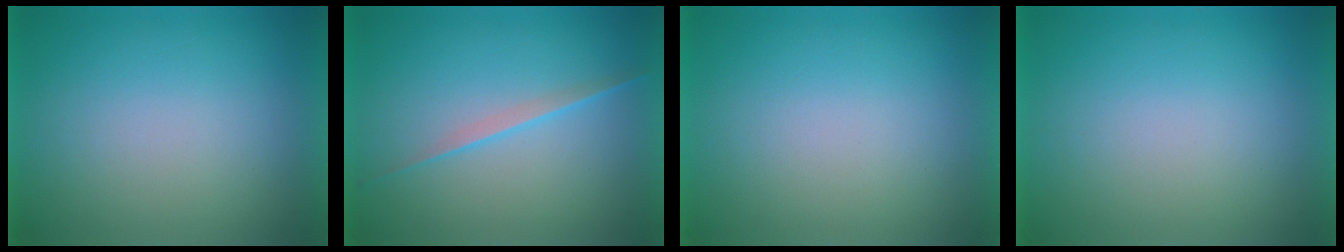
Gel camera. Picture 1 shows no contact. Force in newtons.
{"total": 2.2}
{"total": 1.3}
{"total": 1.0}